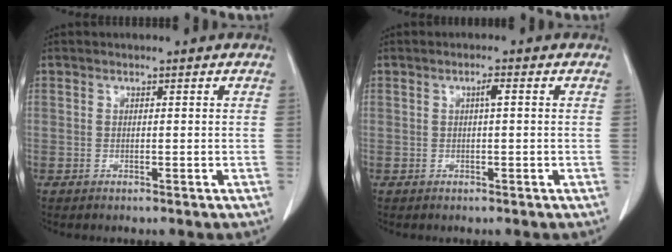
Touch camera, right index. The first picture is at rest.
{"total": 1.4, "force": [0.2, 0.2, 1.4], "torque": [-0.021, 0.003, 0.003]}